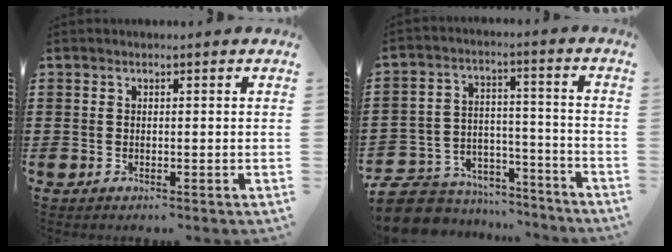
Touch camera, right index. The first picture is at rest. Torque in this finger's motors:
{"motor_torque": [-1.00, 1.13, -1.05, -0.21]}